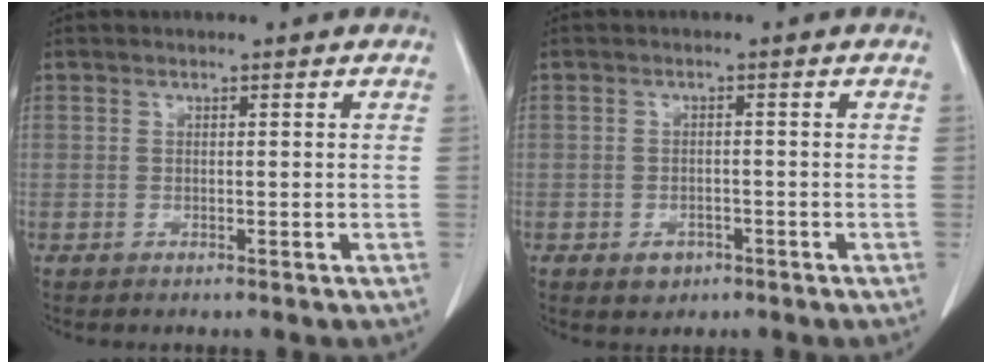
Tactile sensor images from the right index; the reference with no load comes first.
{"total": 2.5, "force": [-1.4, 1.9, 1.0], "torque": [-0.011, 0.004, -0.012]}